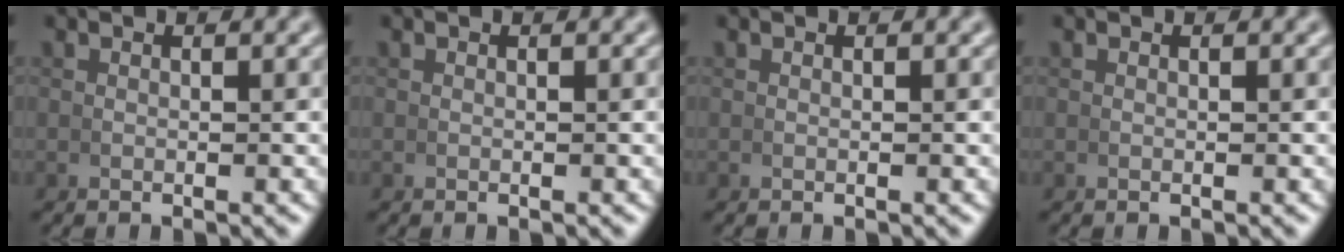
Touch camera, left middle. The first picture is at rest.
{"total": 0.0}
{"total": 0.0}
{"total": 0.0}